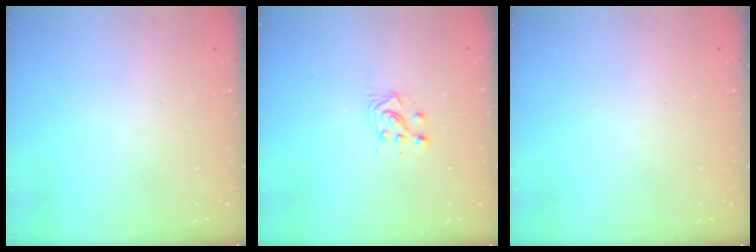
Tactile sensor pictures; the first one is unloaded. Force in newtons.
{"total": 3.9, "press": 3.8, "slide": 0.8}
{"total": 0.0}